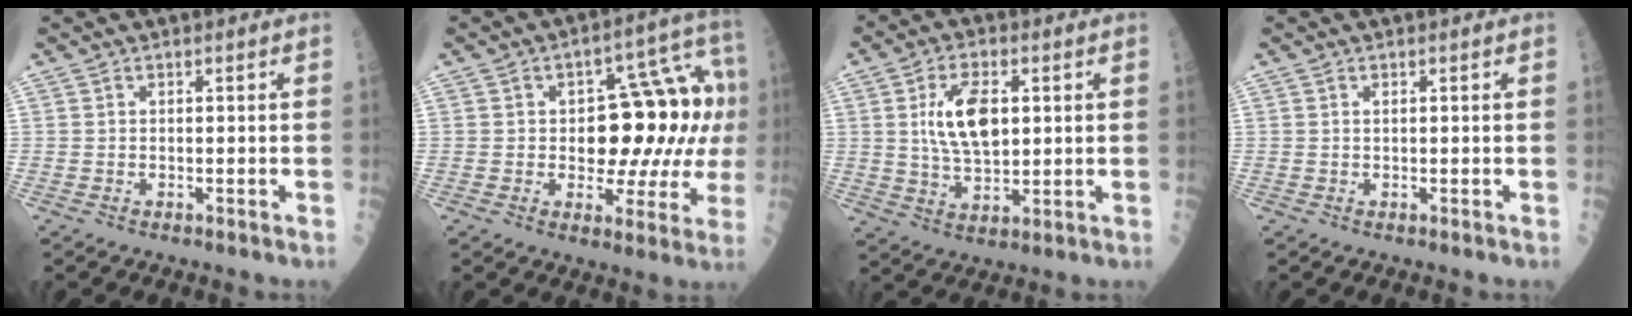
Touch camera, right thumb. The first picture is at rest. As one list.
[{"total": 17.8, "force": [0.9, 9.4, 15.1], "torque": [-0.154, 0.038, 0.017]}, {"total": 10.7, "force": [2.1, 5.4, 9.0], "torque": [-0.151, -0.006, 0.041]}, {"total": 0.0}]